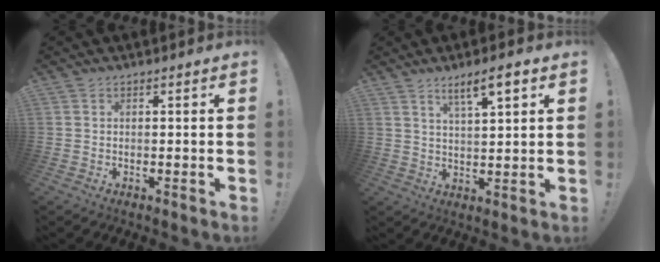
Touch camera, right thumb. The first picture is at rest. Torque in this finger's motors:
{"motor_torque": [0.02, 0.19, 0.46, 0.52, 0.21]}